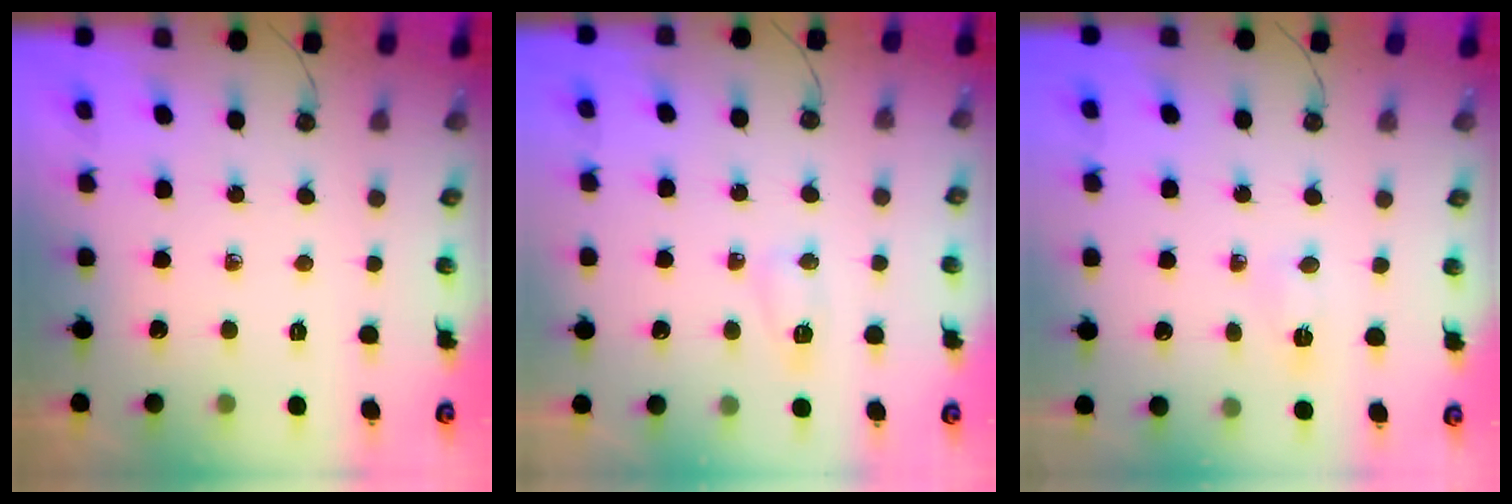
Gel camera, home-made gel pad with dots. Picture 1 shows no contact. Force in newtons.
{"total": 10.3, "press": 5.5, "slide": 8.8}
{"total": 2.7, "press": 2.6, "slide": 0.3}